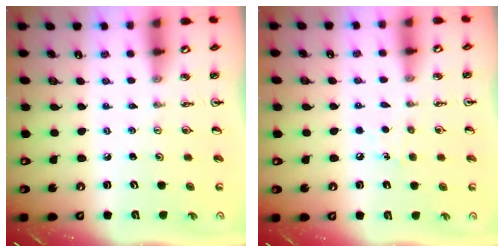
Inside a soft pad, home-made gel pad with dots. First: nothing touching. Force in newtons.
{"total": 5.4, "press": 5.4, "slide": 0.7}